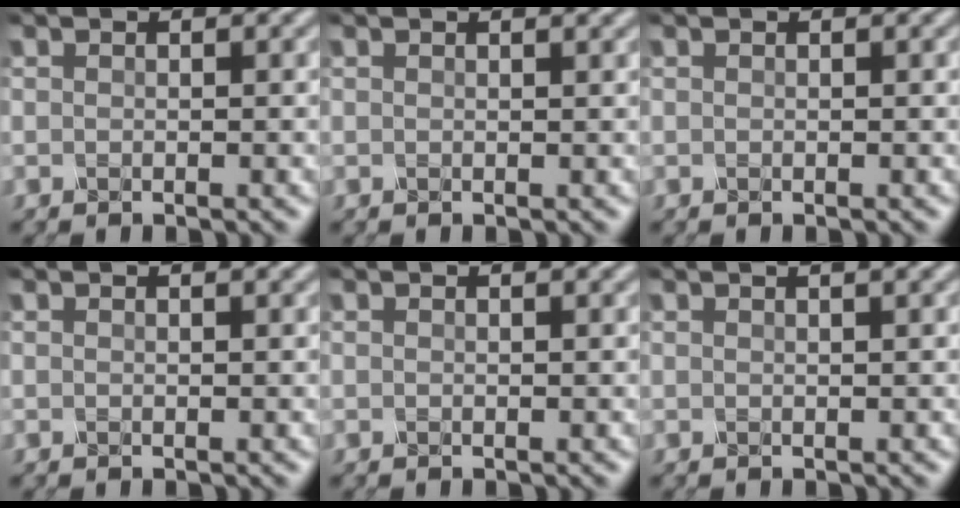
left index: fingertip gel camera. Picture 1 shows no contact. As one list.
[{"total": 1.2, "force": [1.0, 0.3, 0.6], "torque": [-0.009, 0.000, 0.009]}, {"total": 0.0}, {"total": 1.0, "force": [0.8, 0.2, 0.5], "torque": [-0.009, 0.000, 0.008]}, {"total": 0.8, "force": [0.7, 0.1, 0.3], "torque": [-0.008, 0.000, 0.006]}, {"total": 3.5, "force": [2.1, 1.4, 2.5], "torque": [-0.011, 0.017, -0.003]}]